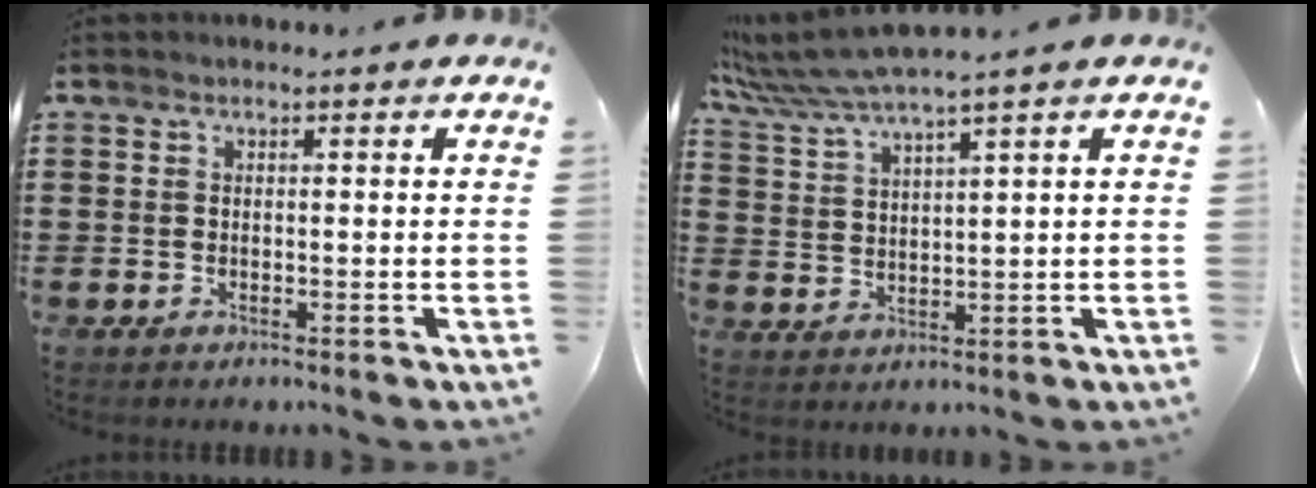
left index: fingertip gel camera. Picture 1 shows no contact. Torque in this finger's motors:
{"motor_torque": [0.70, -0.73, 0.65, 0.21]}